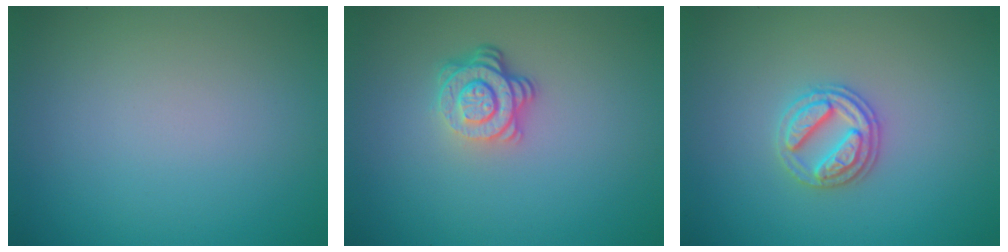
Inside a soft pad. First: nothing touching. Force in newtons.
{"total": 3.8, "press": 2.7, "slide": 2.6}
{"total": 2.9, "press": 2.8, "slide": 0.9}